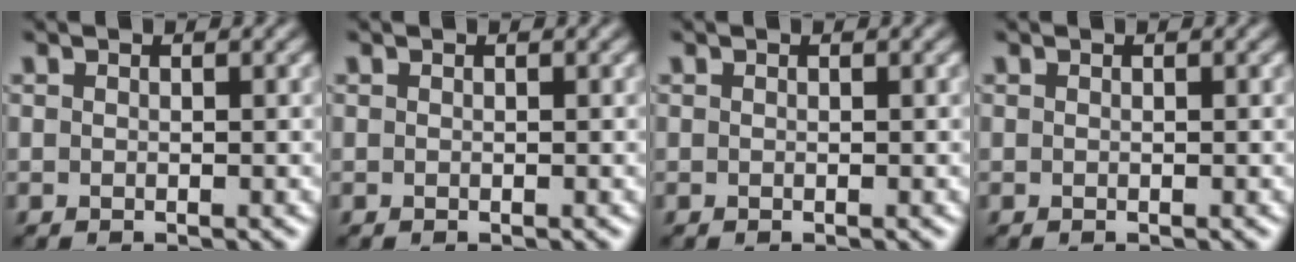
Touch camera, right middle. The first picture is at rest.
{"total": 0.0}
{"total": 0.0}
{"total": 0.0}